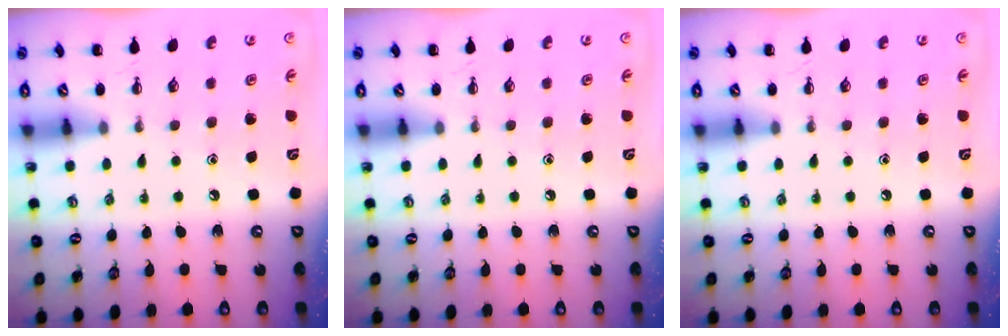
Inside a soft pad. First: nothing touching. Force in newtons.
{"total": 0.0}
{"total": 0.0}